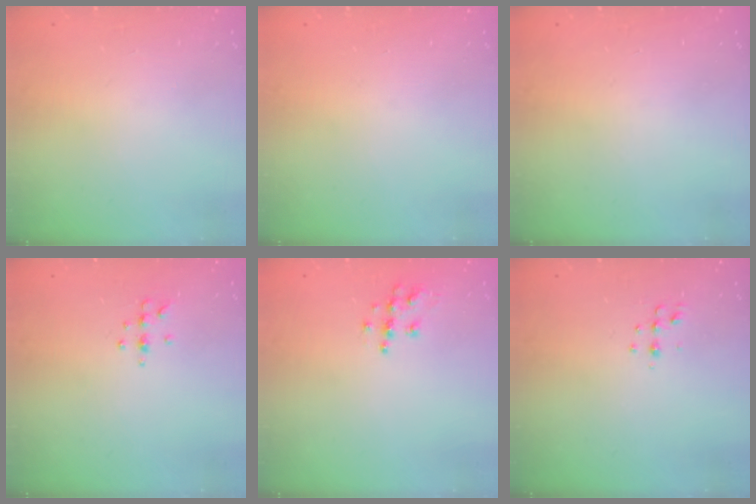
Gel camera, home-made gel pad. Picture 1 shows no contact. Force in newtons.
{"total": 0.0}
{"total": 0.0}
{"total": 4.7, "press": 4.6, "slide": 1.1}
{"total": 7.4, "press": 7.4, "slide": 0.2}
{"total": 4.9, "press": 4.8, "slide": 1.0}